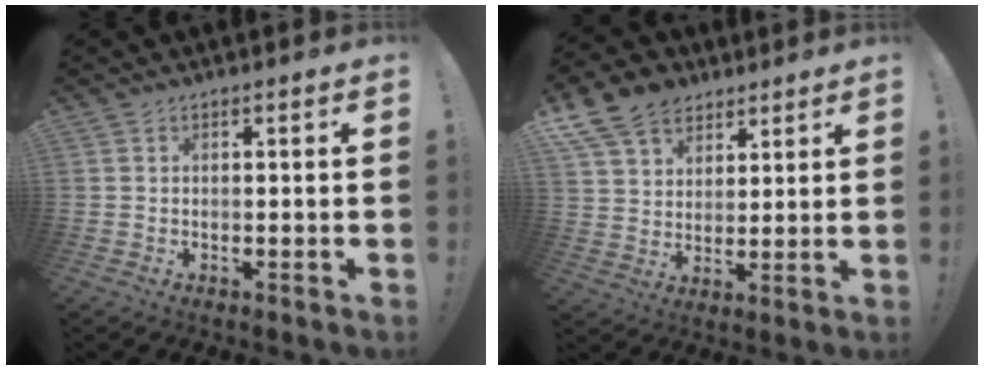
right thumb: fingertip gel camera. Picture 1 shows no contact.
{"total": 13.0, "force": [8.1, 9.0, 4.8], "torque": [-0.092, -0.042, 0.161]}